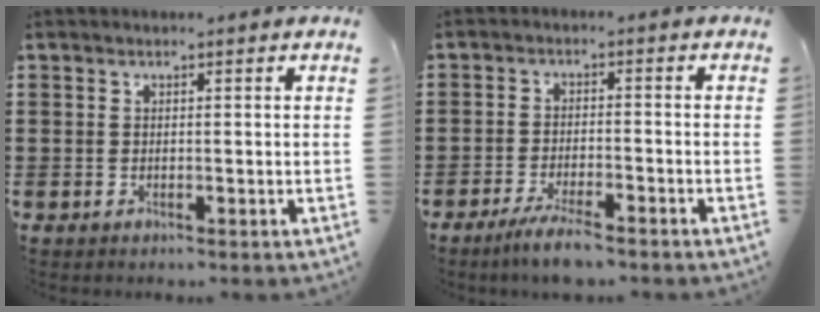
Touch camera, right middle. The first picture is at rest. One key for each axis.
{"total": 4.7, "fx": -3.9, "fy": 0.5, "fz": 2.6, "tx": -0.055, "ty": -0.006, "tz": -0.075}